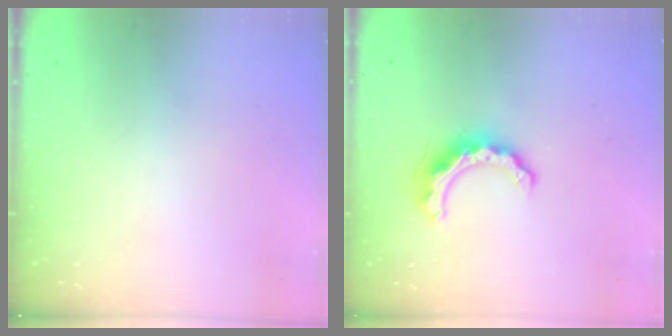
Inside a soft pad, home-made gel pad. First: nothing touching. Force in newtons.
{"total": 10.5, "press": 10.5, "slide": 0.6}